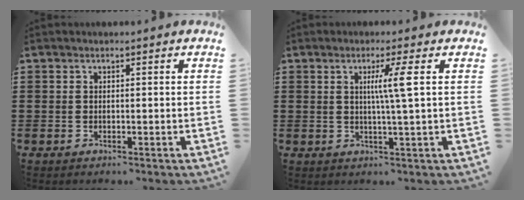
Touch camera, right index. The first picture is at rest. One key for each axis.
{"total": 4.6, "fx": 0.9, "fy": -0.8, "fz": 4.5, "tx": -0.086, "ty": -0.005, "tz": 0.008}